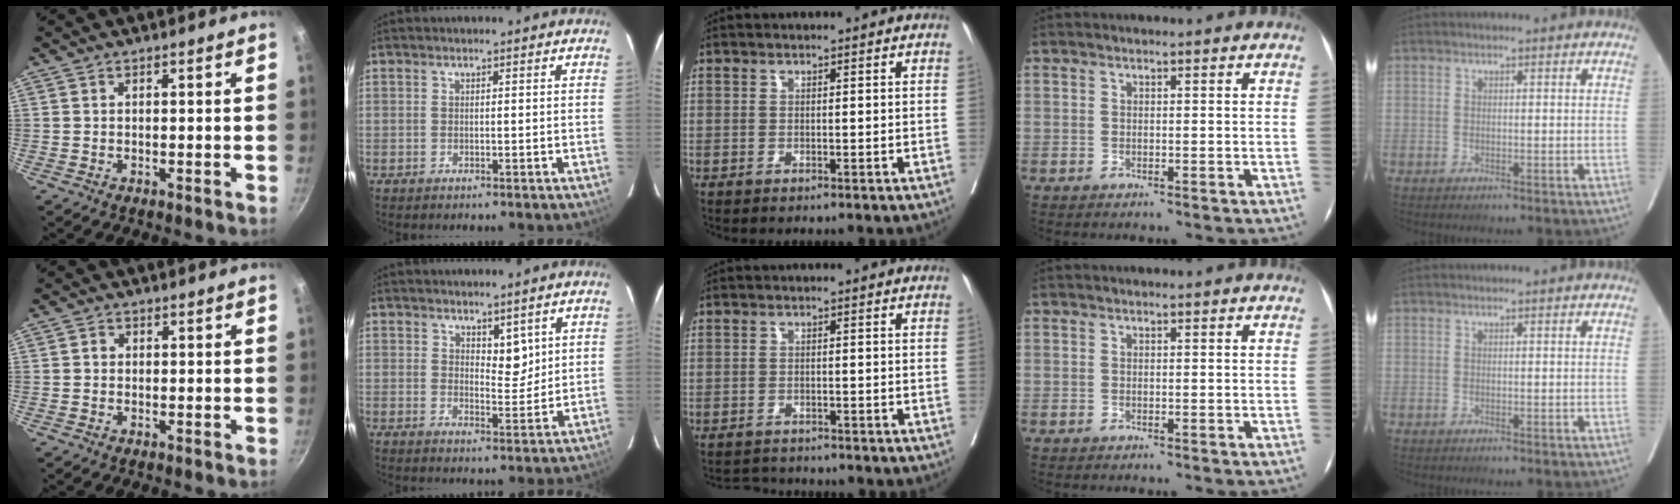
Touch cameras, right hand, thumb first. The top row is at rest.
{"thumb": {"total": 1.3, "force": [0.0, 1.2, 0.5], "torque": [-0.004, 0.003, -0.001]}, "index": {"total": 3.9, "force": [2.1, 1.8, 2.7], "torque": [-0.042, -0.006, 0.040]}, "middle": {"total": 2.3, "force": [-2.3, 0.3, -0.4], "torque": [0.006, -0.010, -0.037]}}